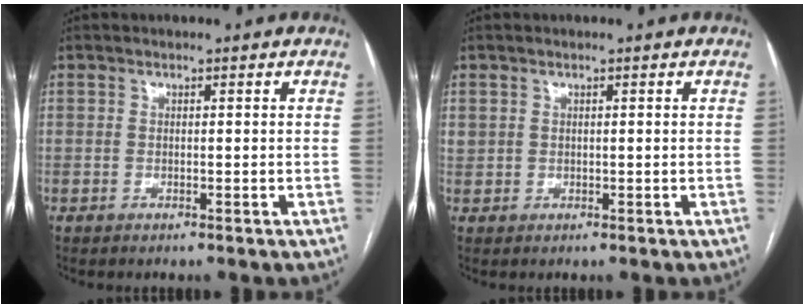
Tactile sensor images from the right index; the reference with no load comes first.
{"total": 1.1, "force": [0.4, 0.9, 0.5], "torque": [-0.014, 0.015, 0.014]}